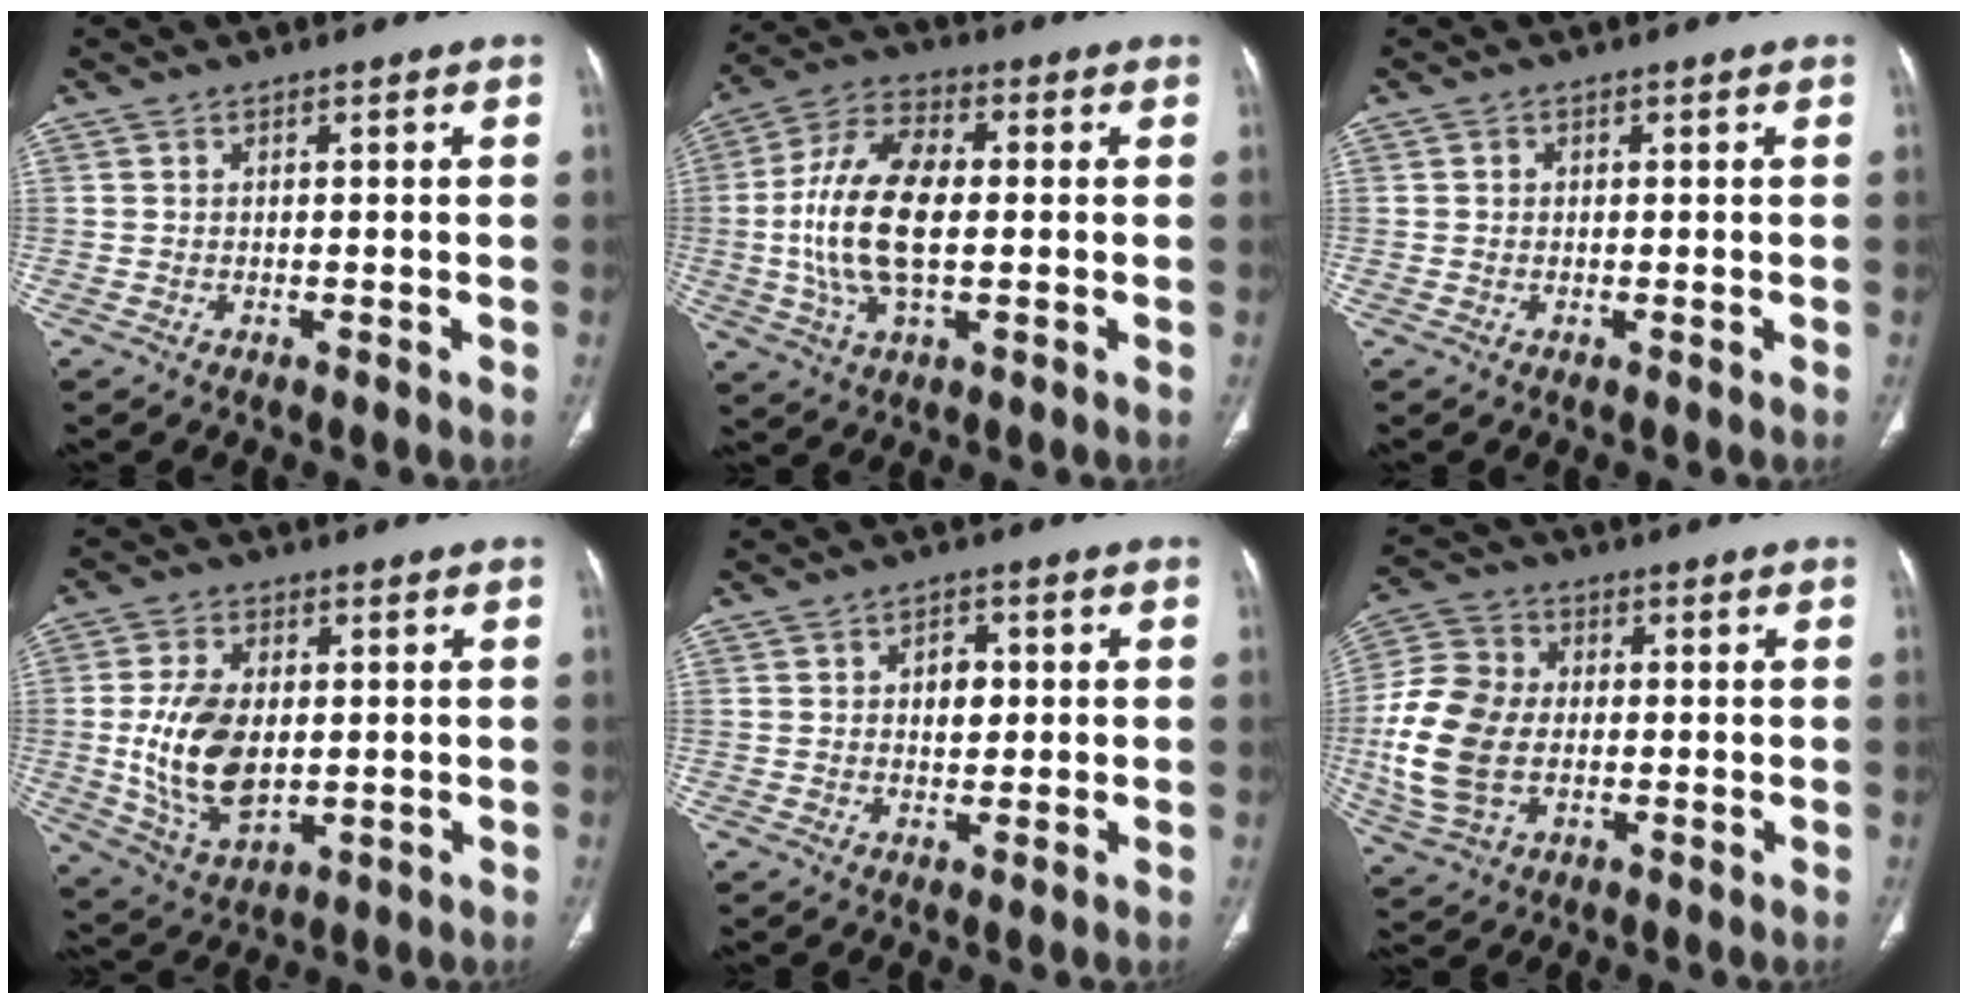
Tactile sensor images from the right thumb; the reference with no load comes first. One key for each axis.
{"total": 15.8, "fx": -0.2, "fy": 7.9, "fz": 13.7, "tx": -0.279, "ty": 0.014, "tz": -0.006}
{"total": 0.7, "fx": 0.1, "fy": 0.6, "fz": 0.1, "tx": 0.002, "ty": 0.002, "tz": 0.001}
{"total": 13.4, "fx": -0.1, "fy": 8.1, "fz": 10.7, "tx": -0.198, "ty": -0.009, "tz": 0.011}
{"total": 4.1, "fx": 0.6, "fy": 2.9, "fz": 2.9, "tx": -0.020, "ty": 0.001, "tz": 0.008}
{"total": 15.5, "fx": -1.3, "fy": 10.7, "fz": 11.1, "tx": -0.236, "ty": 0.011, "tz": -0.021}